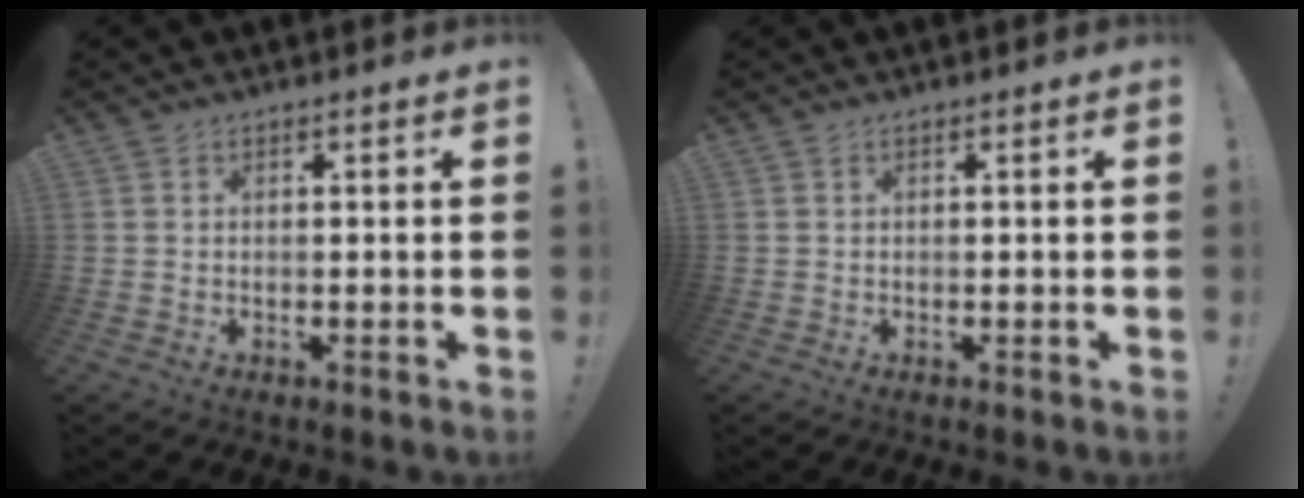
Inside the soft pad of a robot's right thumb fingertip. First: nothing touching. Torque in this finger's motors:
{"motor_torque": [0.00, 0.00, 0.01, 0.00, 0.01]}